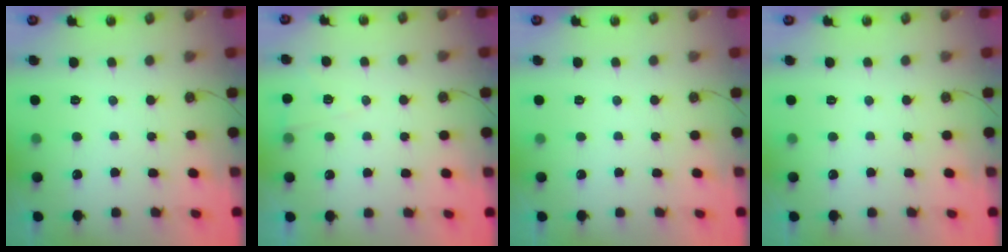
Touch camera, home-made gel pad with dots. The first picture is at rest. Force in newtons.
{"total": 4.4, "press": 3.2, "slide": 3.0}
{"total": 0.0}
{"total": 0.0}